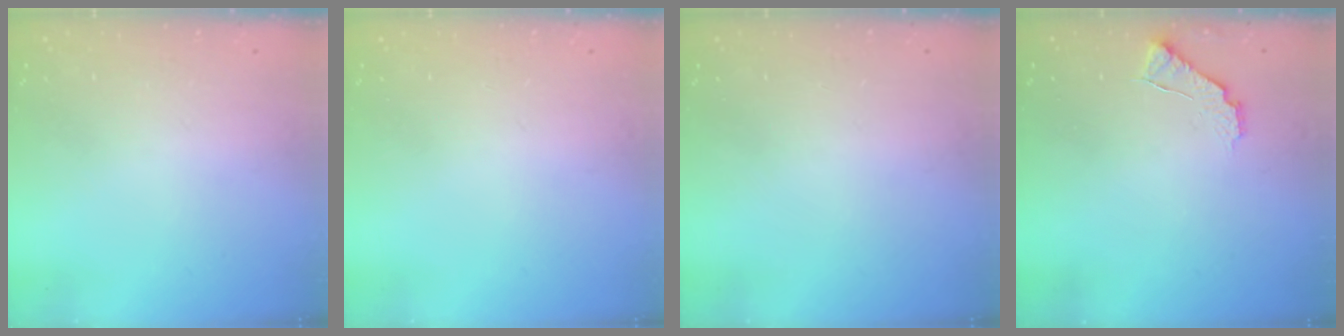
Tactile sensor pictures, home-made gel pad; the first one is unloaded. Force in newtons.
{"total": 0.0}
{"total": 0.0}
{"total": 6.5, "press": 6.5, "slide": 0.3}